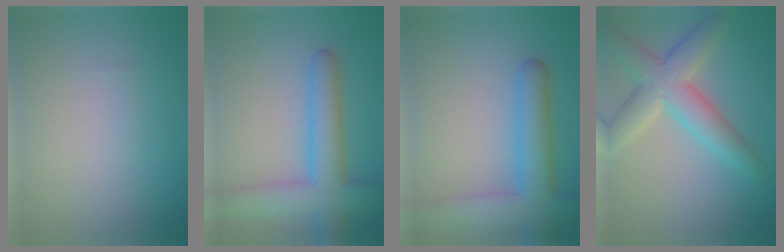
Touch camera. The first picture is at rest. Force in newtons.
{"total": 6.6, "press": 6.6, "slide": 0.4}
{"total": 6.8, "press": 6.8, "slide": 0.4}
{"total": 6.0, "press": 6.0, "slide": 0.2}